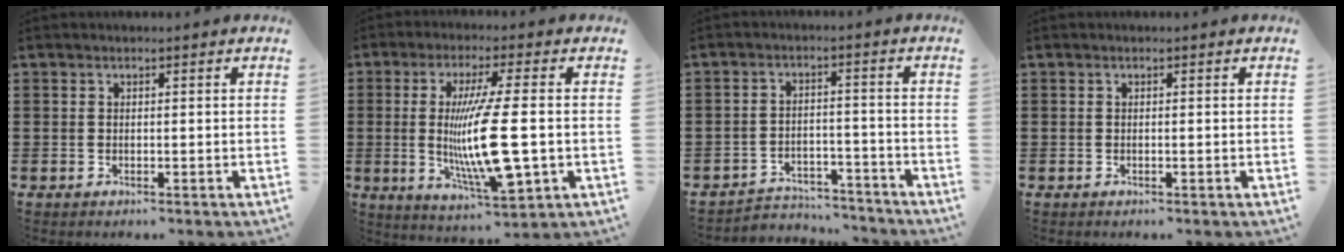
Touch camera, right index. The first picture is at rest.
{"total": 13.3, "force": [-1.0, 2.3, 13.1], "torque": [-0.262, -0.022, -0.022]}
{"total": 4.1, "force": [-4.0, 0.9, 0.3], "torque": [-0.010, 0.005, -0.082]}
{"total": 0.0}